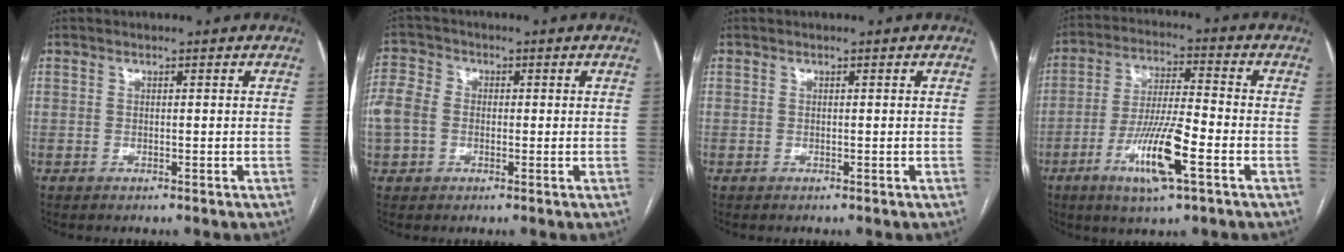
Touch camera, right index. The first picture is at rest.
{"total": 9.2, "force": [-0.7, 7.8, 4.9], "torque": [-0.141, 0.028, -0.012]}
{"total": 0.0}
{"total": 11.6, "force": [-4.8, 1.3, 10.5], "torque": [-0.201, -0.012, -0.086]}